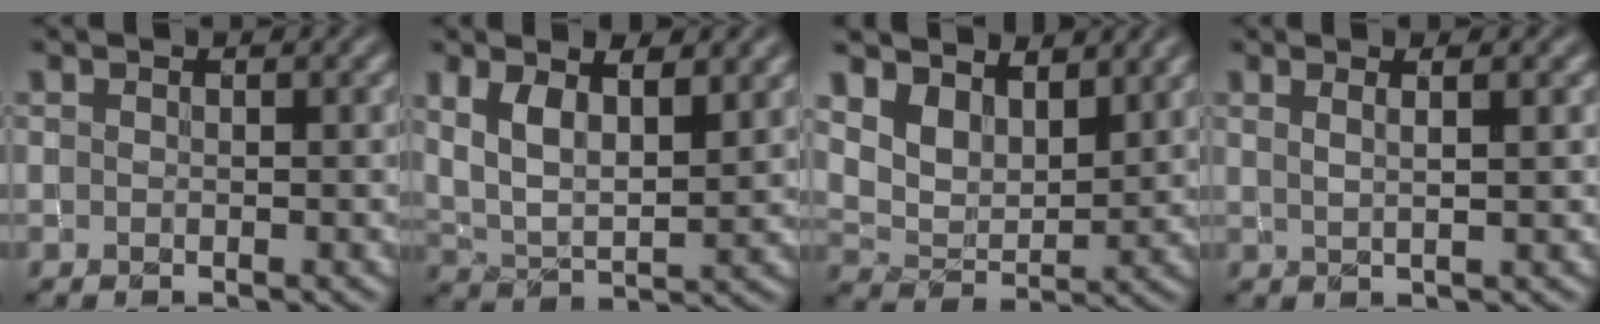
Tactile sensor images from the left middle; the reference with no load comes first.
{"total": 5.8, "force": [2.7, 2.4, 4.6], "torque": [-0.096, -0.006, 0.049]}
{"total": 5.4, "force": [4.1, 2.7, 2.4], "torque": [-0.059, -0.016, 0.078]}
{"total": 3.2, "force": [1.7, 1.3, 2.5], "torque": [-0.019, 0.007, -0.002]}